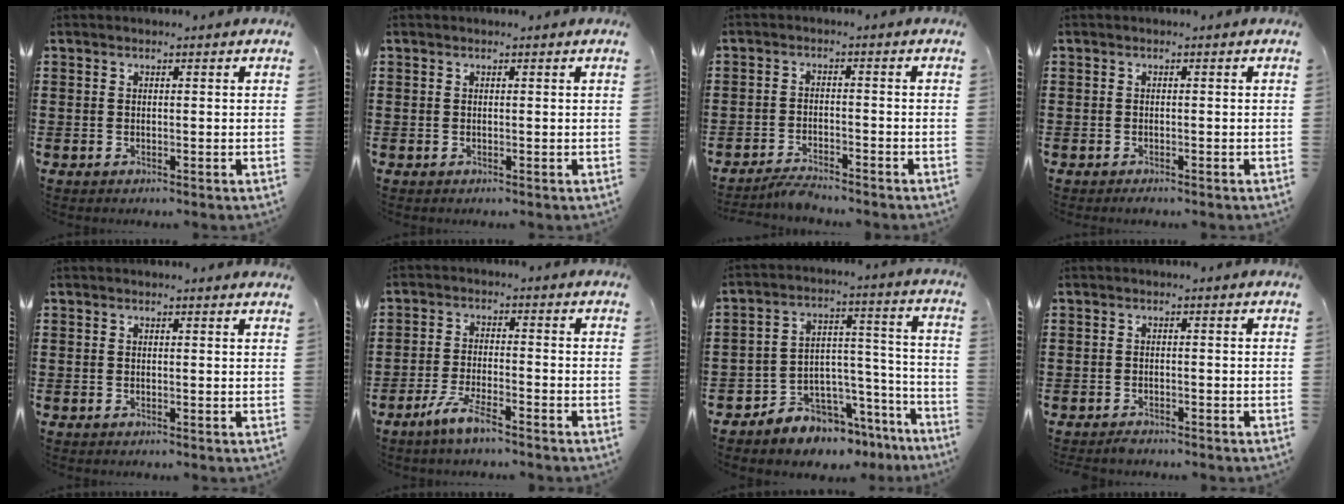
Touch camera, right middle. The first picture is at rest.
{"total": 0.0}
{"total": 2.9, "force": [-2.8, 0.1, 0.5], "torque": [-0.013, 0.002, -0.057]}
{"total": 0.6, "force": [-0.6, 0.1, 0.1], "torque": [-0.003, -0.001, -0.012]}
{"total": 0.0}
{"total": 4.7, "force": [-3.6, 0.3, 3.1], "torque": [-0.070, -0.008, -0.068]}
{"total": 5.7, "force": [-5.2, 2.2, -0.7], "torque": [0.006, 0.005, -0.101]}
{"total": 0.9, "force": [-0.9, 0.1, 0.2], "torque": [-0.007, -0.001, -0.017]}